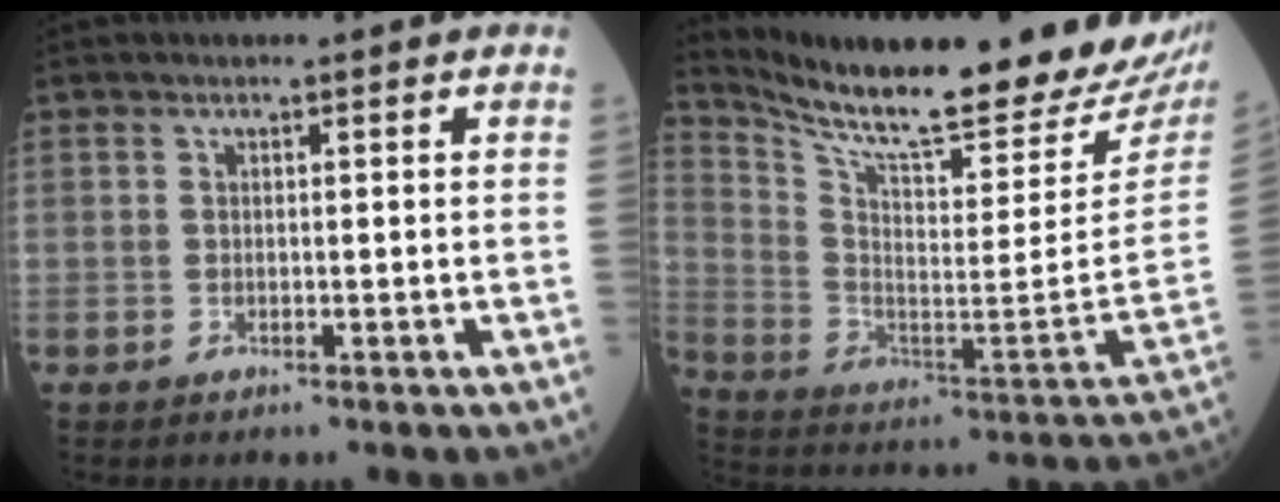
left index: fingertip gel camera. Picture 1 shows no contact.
{"total": 27.2, "force": [23.8, 2.4, 13.0], "torque": [-0.227, -0.091, 0.337]}